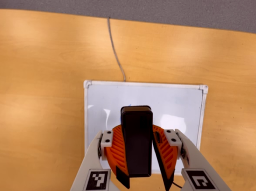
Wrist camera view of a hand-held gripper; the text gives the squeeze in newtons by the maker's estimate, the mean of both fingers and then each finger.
{"total": 9.6, "left": 9.3, "right": 9.9}